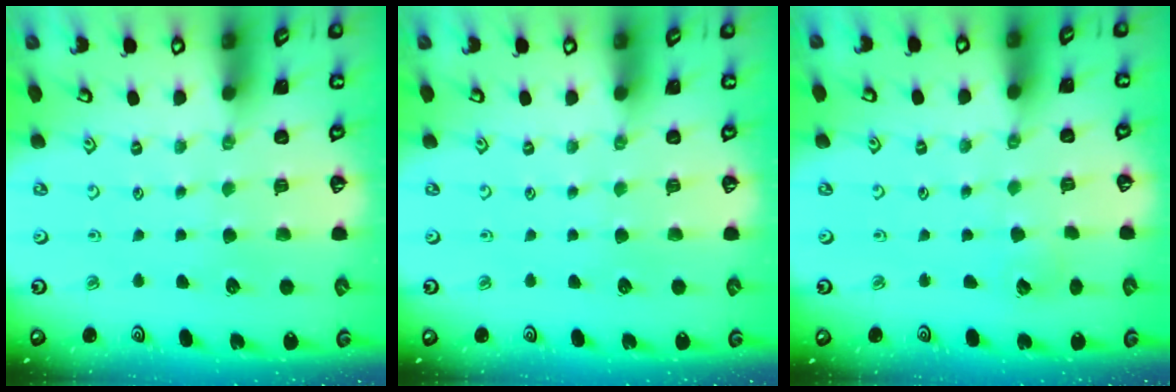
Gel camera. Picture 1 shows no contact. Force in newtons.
{"total": 0.0}
{"total": 2.8, "press": 2.8, "slide": 0.2}